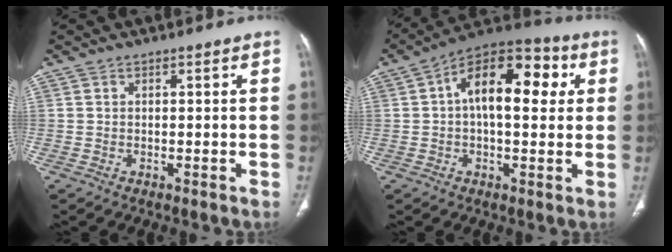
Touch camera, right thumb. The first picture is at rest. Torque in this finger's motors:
{"motor_torque": [-0.58, 1.02, 0.68, 0.40, 0.23]}